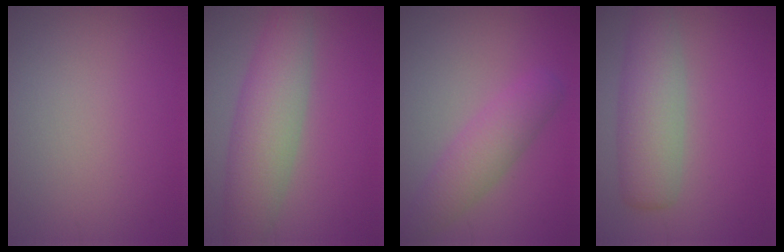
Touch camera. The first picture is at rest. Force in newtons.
{"total": 6.1, "press": 6.1, "slide": 0.3}
{"total": 3.7, "press": 3.7, "slide": 0.2}
{"total": 5.1, "press": 5.1, "slide": 0.2}